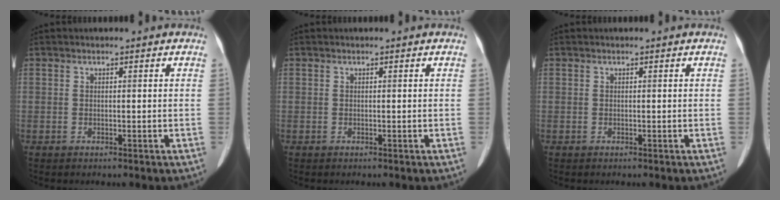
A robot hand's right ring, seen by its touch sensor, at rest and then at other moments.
{"total": 0.0}
{"total": 0.0}